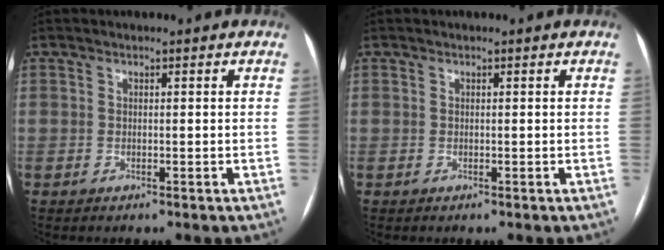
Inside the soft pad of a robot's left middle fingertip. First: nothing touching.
{"total": 0.0}